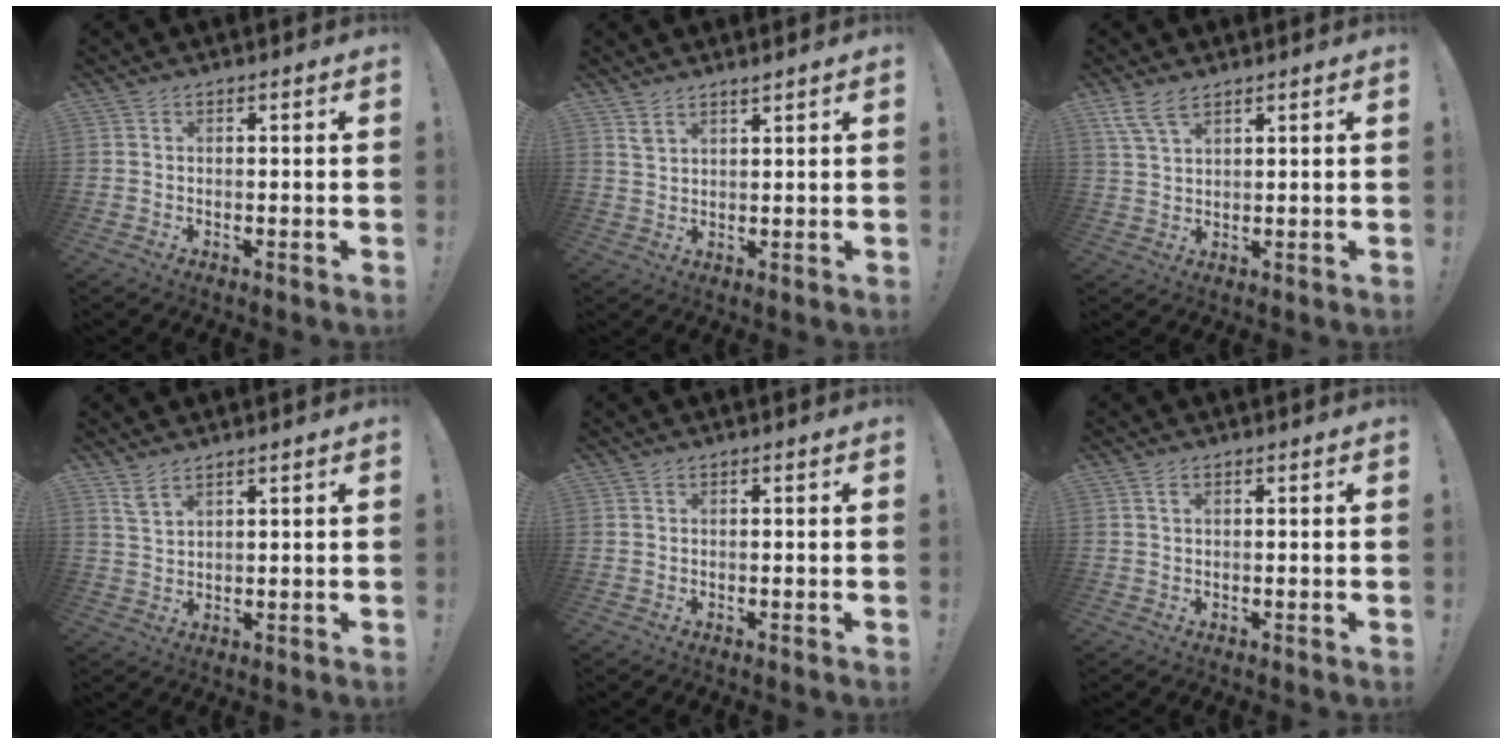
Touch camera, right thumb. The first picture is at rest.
{"total": 3.0, "force": [2.6, 0.9, 1.2], "torque": [-0.019, -0.018, 0.048]}
{"total": 6.8, "force": [4.7, 2.8, 4.0], "torque": [-0.087, -0.011, 0.093]}
{"total": 4.1, "force": [3.2, 1.0, 2.3], "torque": [-0.050, -0.013, 0.061]}
{"total": 0.0}
{"total": 0.8, "force": [0.3, 0.4, 0.7], "torque": [-0.015, 0.002, 0.005]}